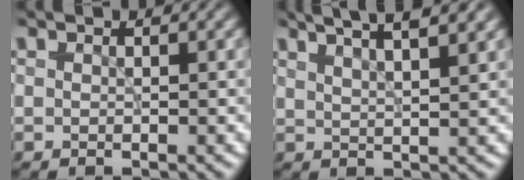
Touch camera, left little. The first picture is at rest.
{"total": 7.1, "force": [5.0, 2.0, 4.6], "torque": [-0.037, 0.035, 0.041]}